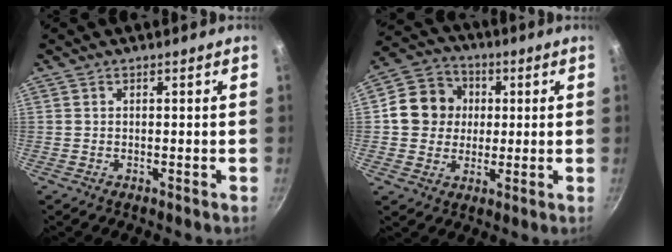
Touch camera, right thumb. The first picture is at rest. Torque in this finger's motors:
{"motor_torque": [0.44, 2.12, 0.56, -0.48, 0.03]}